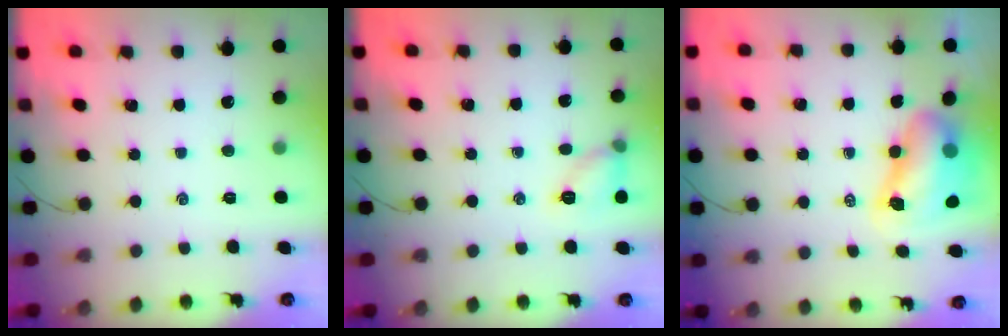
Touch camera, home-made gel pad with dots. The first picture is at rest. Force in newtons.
{"total": 8.3, "press": 8.3, "slide": 0.3}
{"total": 10.8, "press": 10.3, "slide": 3.0}